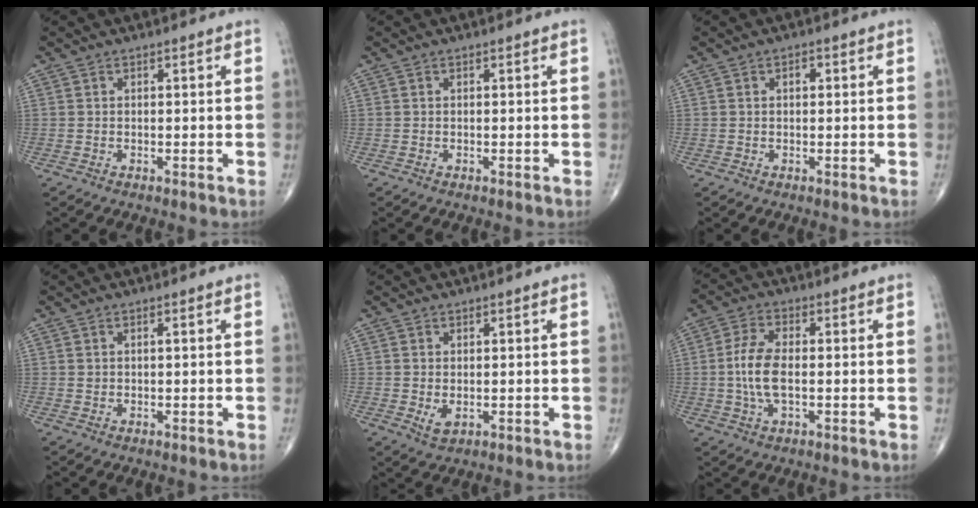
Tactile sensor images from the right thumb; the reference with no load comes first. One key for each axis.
{"total": 0.0}
{"total": 1.5, "fx": 0.4, "fy": 0.9, "fz": 1.1, "tx": -0.014, "ty": 0.005, "tz": 0.005}
{"total": 0.7, "fx": 0.2, "fy": 0.3, "fz": 0.6, "tx": -0.009, "ty": 0.000, "tz": 0.007}
{"total": 2.4, "fx": -0.2, "fy": 1.4, "fz": 1.9, "tx": -0.032, "ty": -0.005, "tz": 0.004}
{"total": 7.7, "fx": -0.5, "fy": 3.6, "fz": 6.8, "tx": -0.149, "ty": 0.008, "tz": -0.013}